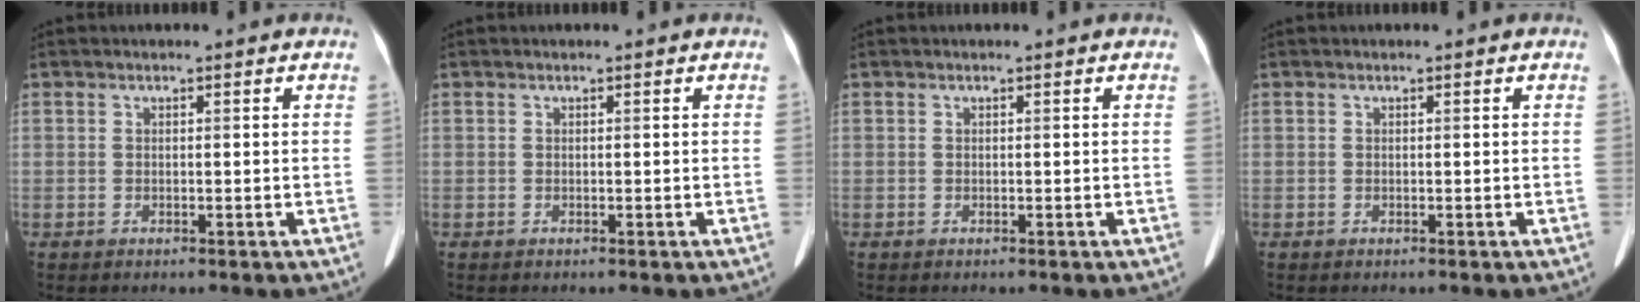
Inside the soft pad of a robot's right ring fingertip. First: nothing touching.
{"total": 0.0}
{"total": 0.0}
{"total": 0.0}